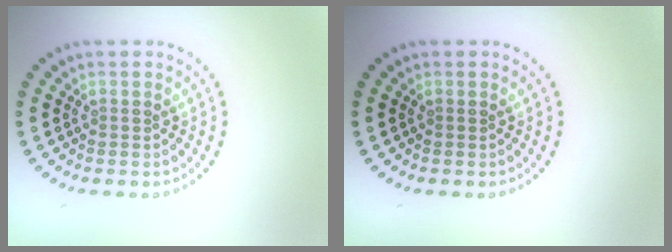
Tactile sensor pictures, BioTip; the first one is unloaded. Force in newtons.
{"total": 0.0}